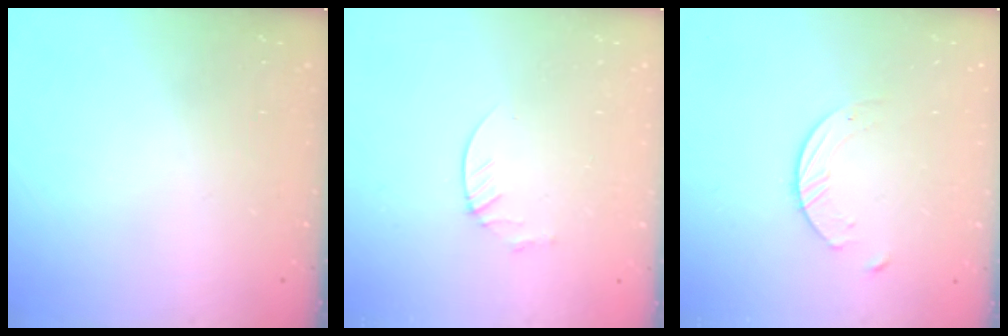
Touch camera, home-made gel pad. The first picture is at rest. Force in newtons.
{"total": 2.1, "press": 2.1, "slide": 0.2}
{"total": 1.4, "press": 1.4, "slide": 0.2}